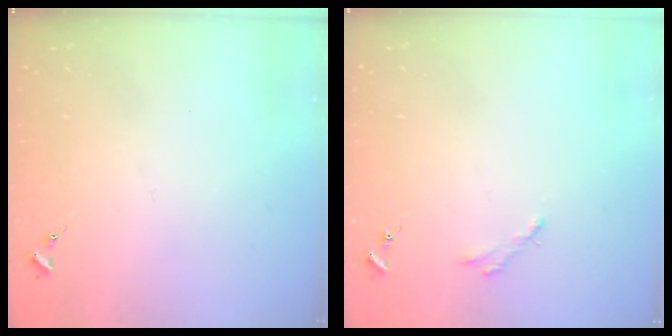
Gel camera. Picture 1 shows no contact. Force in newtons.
{"total": 2.5, "press": 2.5, "slide": 0.2}